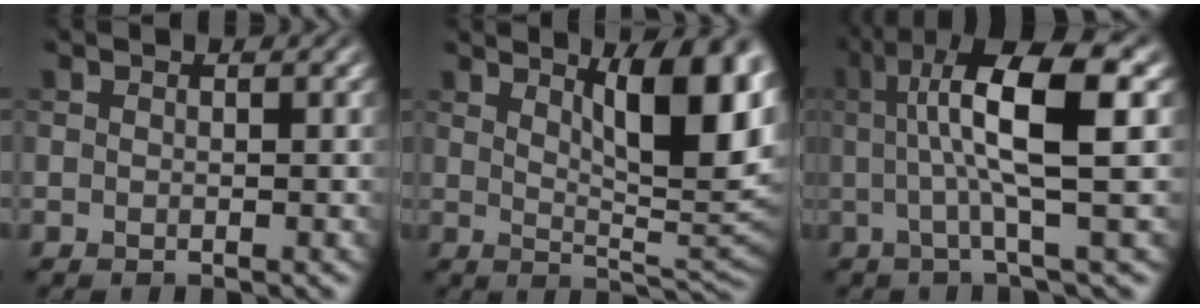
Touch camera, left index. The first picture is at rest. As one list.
[{"total": 10.4, "force": [4.2, 3.2, 9.0], "torque": [-0.098, 0.005, 0.061]}, {"total": 9.3, "force": [1.7, 1.8, 9.0], "torque": [-0.128, 0.015, 0.022]}]